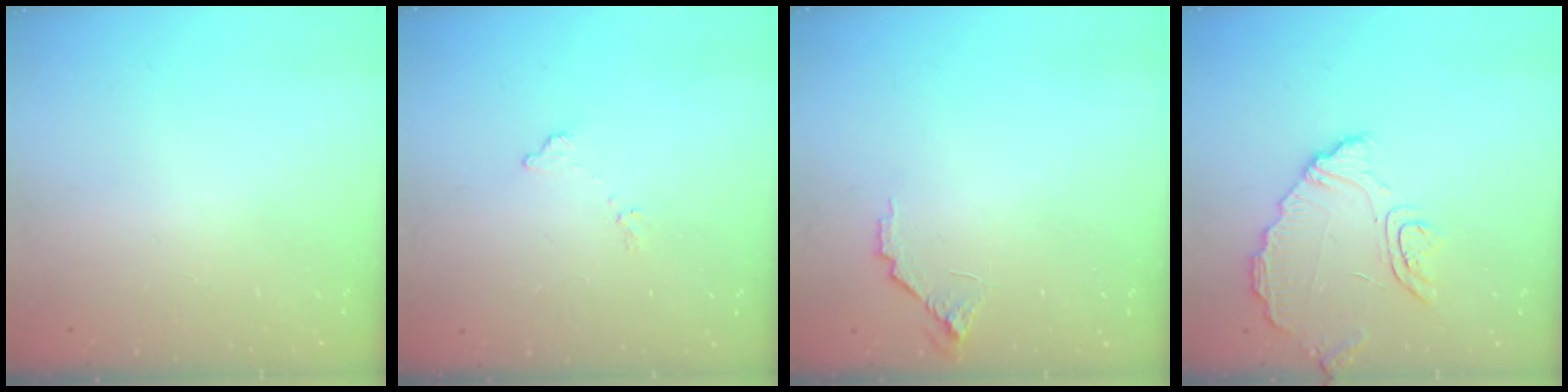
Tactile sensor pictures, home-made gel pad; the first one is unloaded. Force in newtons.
{"total": 7.7, "press": 7.6, "slide": 0.3}
{"total": 7.2, "press": 7.2, "slide": 0.6}
{"total": 9.0, "press": 9.0, "slide": 1.1}